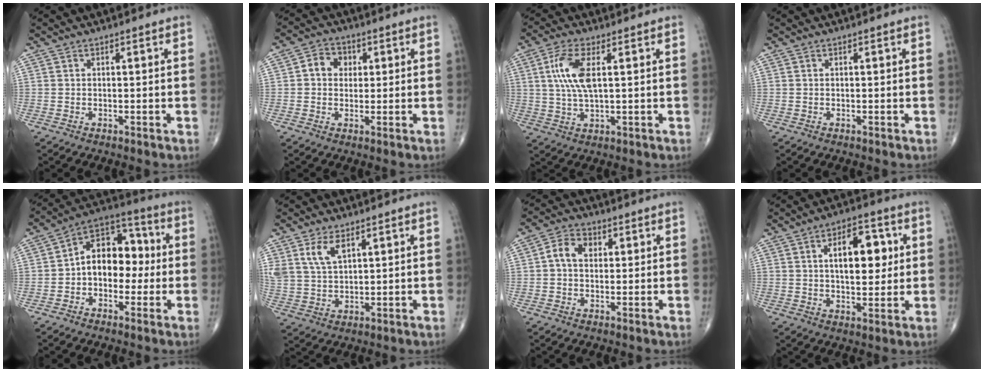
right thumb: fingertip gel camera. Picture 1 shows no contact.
{"total": 5.0, "force": [0.9, 4.2, 2.6], "torque": [-0.017, 0.007, 0.008]}
{"total": 8.4, "force": [2.0, 3.1, 7.5], "torque": [-0.170, 0.000, 0.041]}
{"total": 0.0}
{"total": 12.9, "force": [-0.4, 8.9, 9.3], "torque": [-0.104, 0.046, -0.022]}
{"total": 6.8, "force": [3.5, 3.6, 4.6], "torque": [-0.085, -0.011, 0.078]}
{"total": 5.2, "force": [0.7, 3.8, 3.5], "torque": [-0.054, 0.014, 0.006]}
{"total": 11.6, "force": [2.5, 6.0, 9.6], "torque": [-0.112, 0.000, 0.036]}